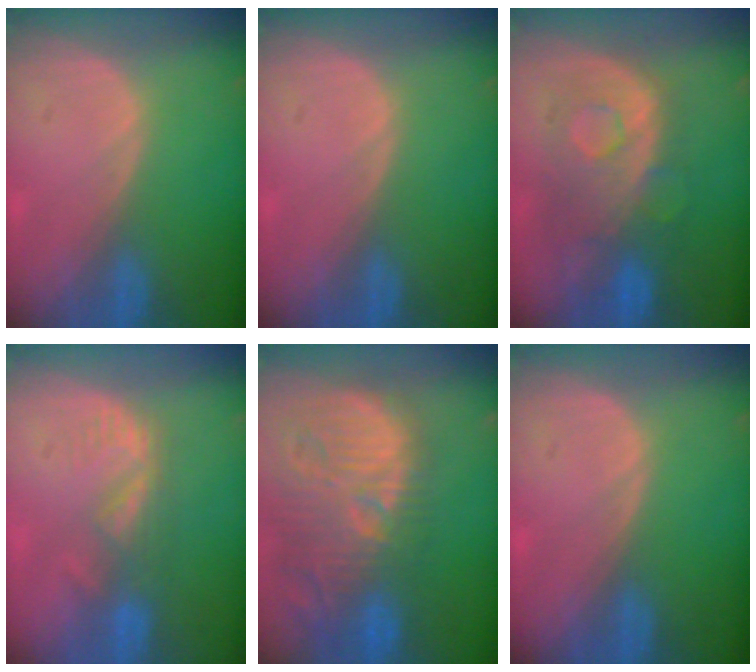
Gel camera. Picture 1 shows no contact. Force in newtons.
{"total": 0.0}
{"total": 9.6, "press": 8.9, "slide": 3.6}
{"total": 4.3, "press": 4.0, "slide": 1.7}
{"total": 14.6, "press": 13.0, "slide": 6.6}
{"total": 0.0}